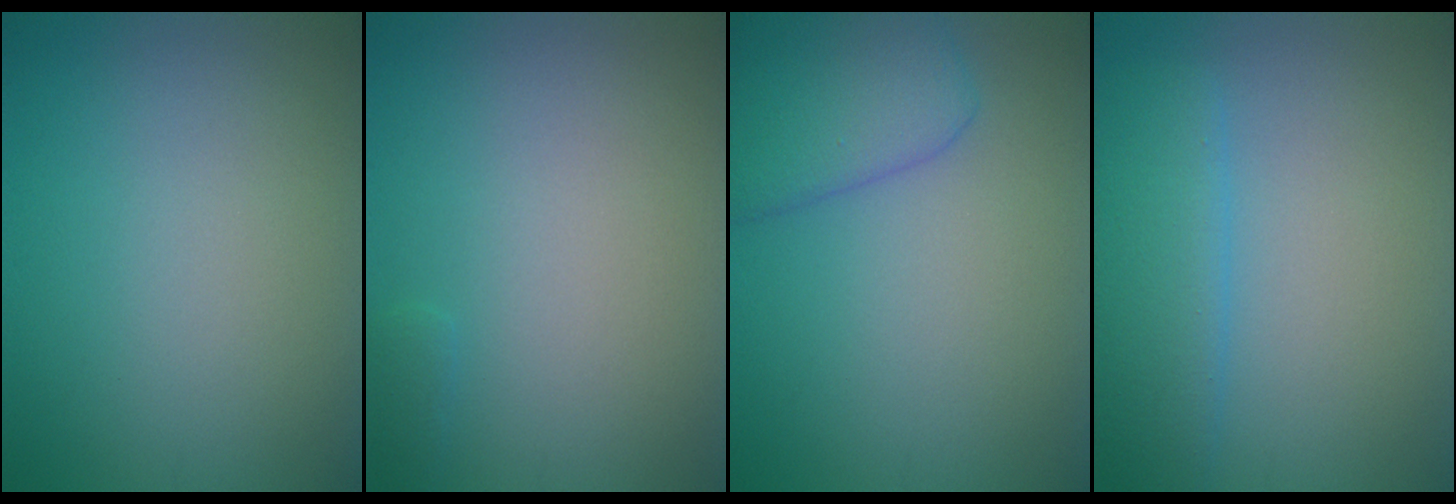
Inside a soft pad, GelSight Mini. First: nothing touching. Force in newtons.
{"total": 0.7, "press": 0.7, "slide": 0.0}
{"total": 4.2, "press": 4.2, "slide": 0.3}
{"total": 4.1, "press": 4.1, "slide": 0.2}